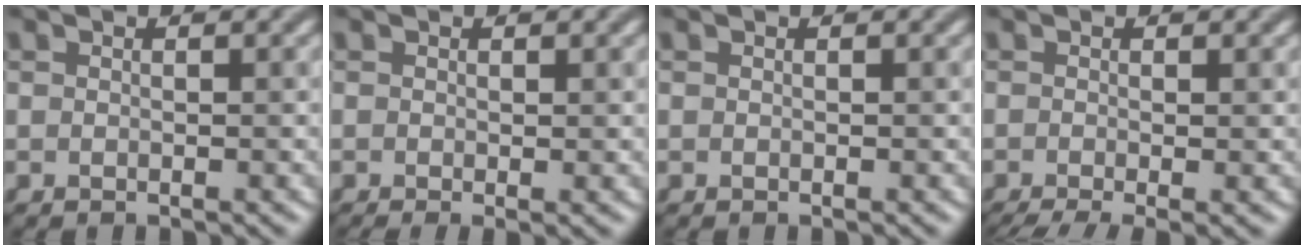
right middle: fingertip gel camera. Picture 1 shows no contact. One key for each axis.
{"total": 1.2, "fx": -0.2, "fy": 0.2, "fz": 1.1, "tx": -0.018, "ty": -0.008, "tz": -0.004}
{"total": 0.0}
{"total": 4.2, "fx": -2.0, "fy": 1.1, "fz": 3.5, "tx": -0.049, "ty": -0.014, "tz": -0.033}